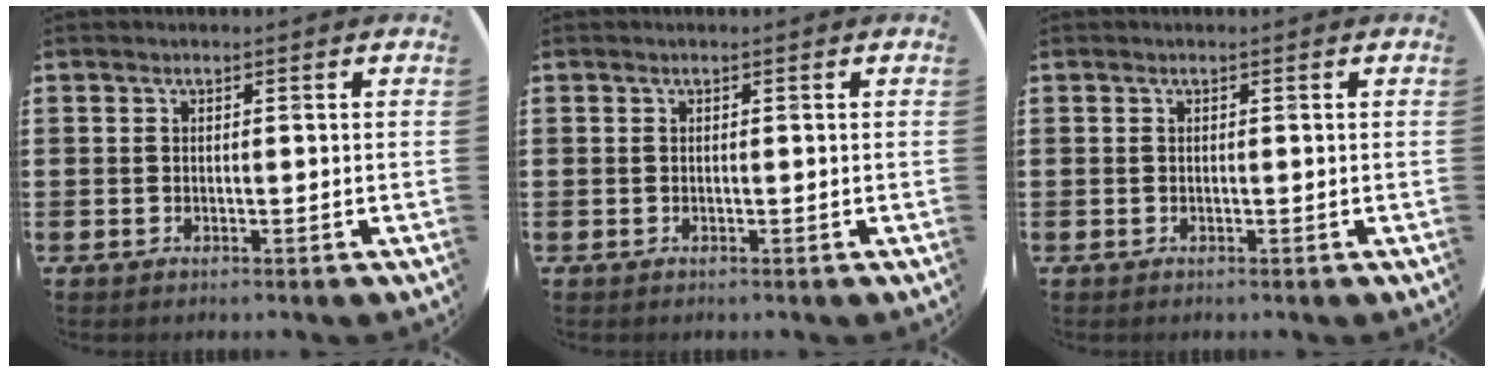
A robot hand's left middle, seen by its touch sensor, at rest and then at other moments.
{"total": 0.0}
{"total": 0.0}